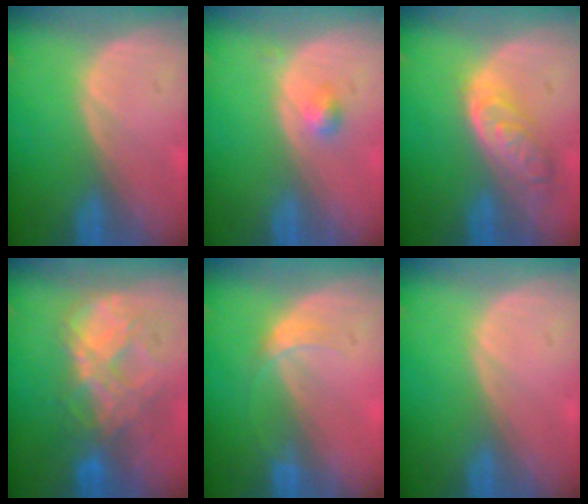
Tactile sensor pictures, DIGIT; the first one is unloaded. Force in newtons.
{"total": 2.0, "press": 1.8, "slide": 0.8}
{"total": 6.3, "press": 5.7, "slide": 2.7}
{"total": 8.8, "press": 7.6, "slide": 4.4}
{"total": 2.1, "press": 2.1, "slide": 0.2}
{"total": 0.0}